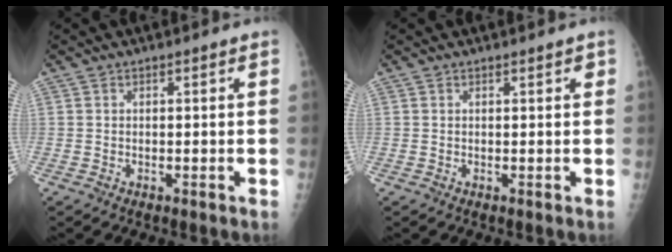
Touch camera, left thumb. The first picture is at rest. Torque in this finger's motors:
{"motor_torque": [0.07, -0.12, -0.07, -0.40, 0.00]}